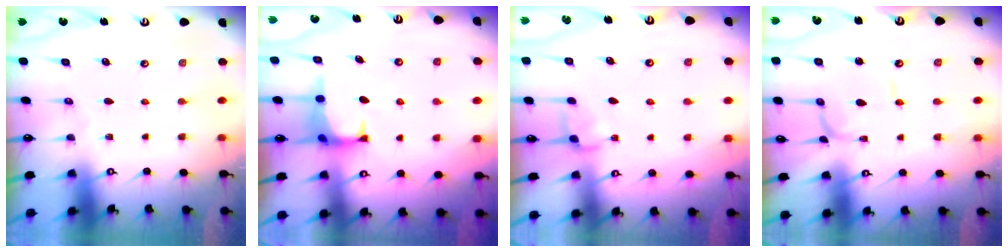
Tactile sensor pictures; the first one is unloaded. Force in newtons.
{"total": 0.9, "press": 0.5, "slide": 0.8}
{"total": 2.7, "press": 2.6, "slide": 0.6}
{"total": 0.9, "press": 0.9, "slide": 0.1}